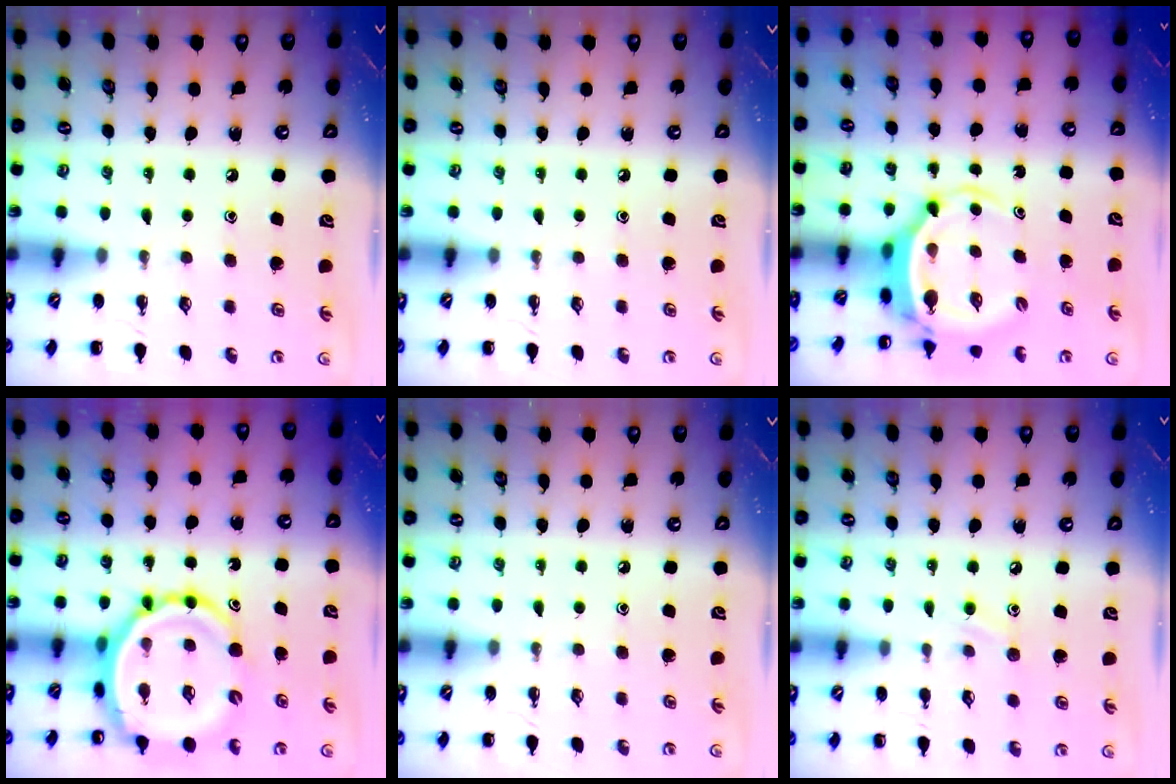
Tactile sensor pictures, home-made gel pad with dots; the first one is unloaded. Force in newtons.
{"total": 0.0}
{"total": 5.1, "press": 5.0, "slide": 1.0}
{"total": 12.8, "press": 12.2, "slide": 3.7}
{"total": 0.0}
{"total": 6.5, "press": 6.2, "slide": 1.9}